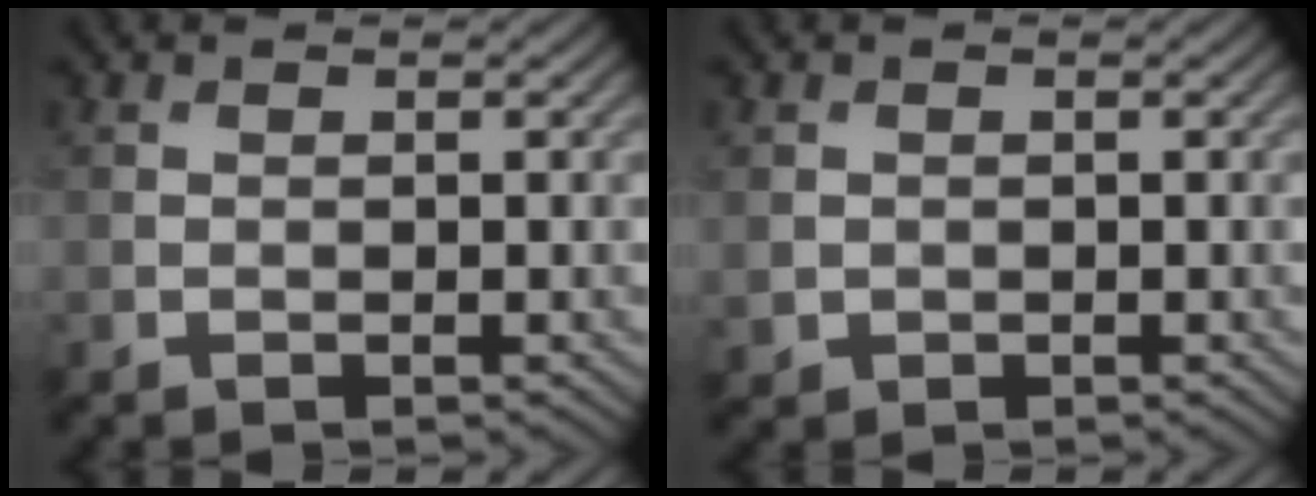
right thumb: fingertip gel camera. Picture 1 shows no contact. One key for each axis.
{"total": 1.4, "fx": 0.0, "fy": 1.3, "fz": 0.3, "tx": -0.009, "ty": -0.008, "tz": 0.001}